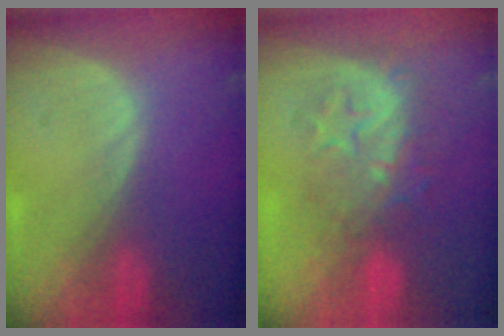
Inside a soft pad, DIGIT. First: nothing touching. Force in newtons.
{"total": 8.4, "press": 7.5, "slide": 3.7}